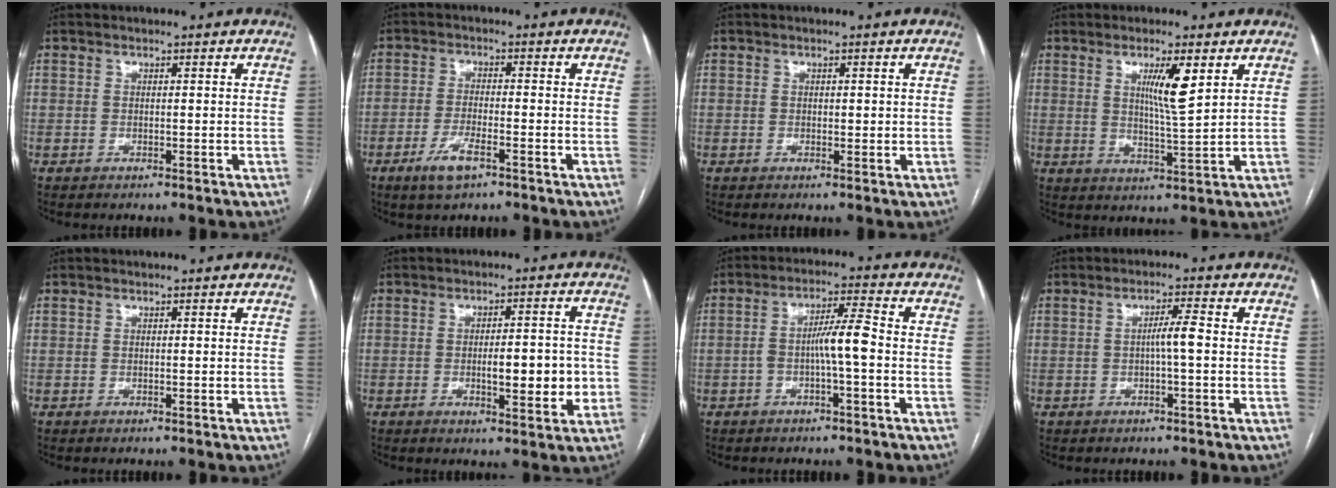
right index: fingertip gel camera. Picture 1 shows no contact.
{"total": 4.7, "force": [-2.7, 1.1, 3.7], "torque": [-0.078, -0.004, -0.048]}
{"total": 1.1, "force": [0.3, 0.6, 0.8], "torque": [-0.010, -0.002, 0.005]}
{"total": 6.4, "force": [2.7, 0.1, 5.8], "torque": [-0.101, -0.011, 0.048]}
{"total": 0.0}
{"total": 7.7, "force": [-1.4, 2.1, 7.3], "torque": [-0.104, 0.006, -0.016]}
{"total": 5.8, "force": [-1.2, 0.3, 5.6], "torque": [-0.099, 0.016, -0.020]}
{"total": 3.1, "force": [-0.2, 0.0, 3.1], "torque": [-0.054, 0.003, -0.002]}